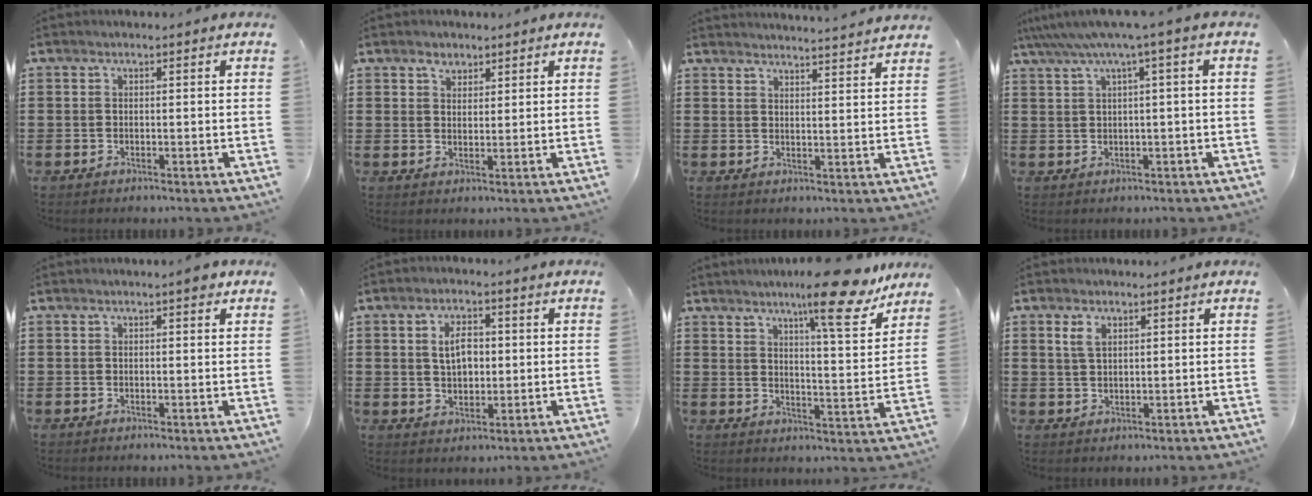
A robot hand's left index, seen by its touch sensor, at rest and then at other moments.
{"total": 2.3, "force": [1.8, 1.4, 0.5], "torque": [-0.007, 0.000, 0.032]}
{"total": 3.2, "force": [3.1, -0.9, 0.0], "torque": [-0.011, -0.021, 0.055]}
{"total": 4.0, "force": [1.0, -0.6, 3.9], "torque": [-0.076, -0.012, 0.013]}
{"total": 1.6, "force": [1.0, 0.3, 1.3], "torque": [-0.019, 0.000, 0.015]}
{"total": 4.5, "force": [0.7, 2.8, 3.5], "torque": [-0.061, 0.005, 0.004]}
{"total": 12.5, "force": [9.5, 0.9, 8.0], "torque": [-0.125, -0.048, 0.150]}
{"total": 2.6, "force": [1.5, 1.6, 1.4], "torque": [-0.034, 0.005, 0.028]}